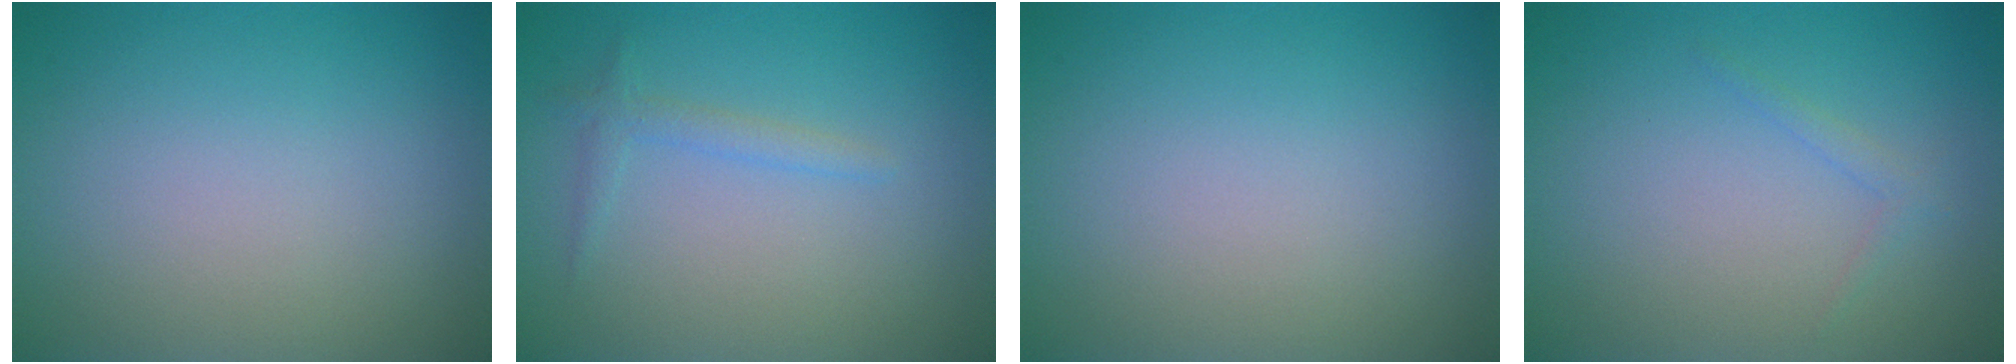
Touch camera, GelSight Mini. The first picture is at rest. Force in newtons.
{"total": 1.3, "press": 1.3, "slide": 0.1}
{"total": 0.0}
{"total": 0.8, "press": 0.8, "slide": 0.0}